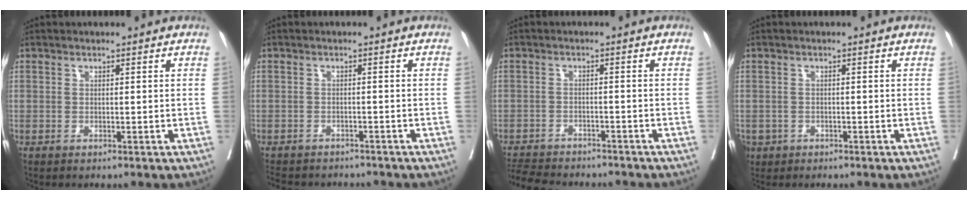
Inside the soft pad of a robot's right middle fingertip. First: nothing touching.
{"total": 9.5, "force": [-8.6, 3.1, 2.7], "torque": [-0.056, -0.002, -0.110]}
{"total": 11.2, "force": [-10.2, 2.7, 3.8], "torque": [-0.078, -0.006, -0.144]}
{"total": 2.7, "force": [-1.6, 2.1, 0.5], "torque": [-0.008, 0.001, -0.027]}